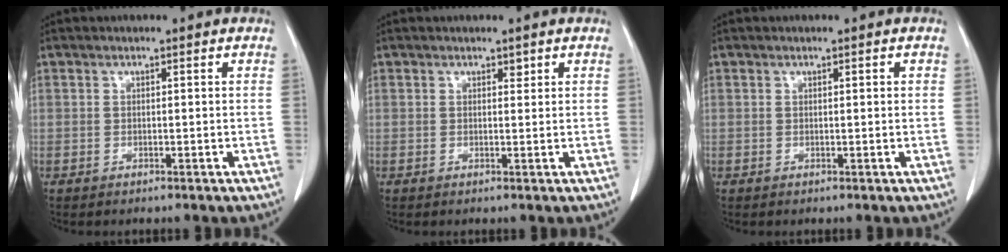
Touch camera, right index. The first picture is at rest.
{"total": 0.7, "force": [0.5, 0.4, 0.3], "torque": [-0.002, -0.003, 0.005]}
{"total": 0.6, "force": [0.2, 0.0, 0.5], "torque": [-0.010, 0.001, 0.002]}